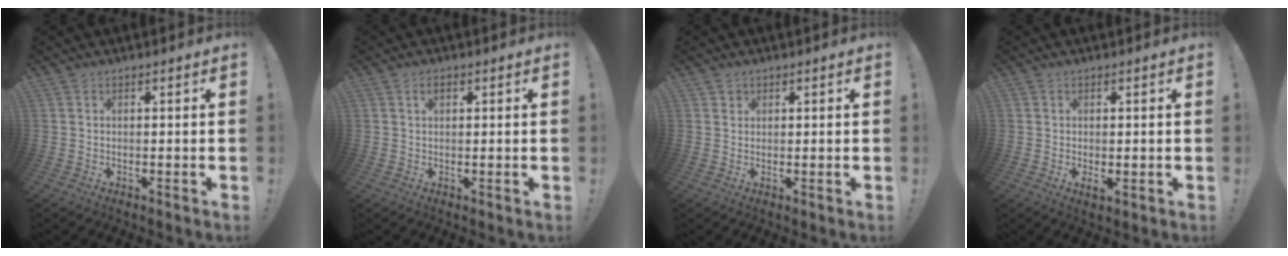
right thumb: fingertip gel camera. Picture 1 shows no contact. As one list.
[{"total": 1.6, "force": [0.7, 1.0, 1.1], "torque": [-0.015, 0.002, 0.011]}, {"total": 1.4, "force": [1.0, 1.1, 0.2], "torque": [0.001, -0.004, 0.017]}, {"total": 1.9, "force": [0.2, 1.0, 1.6], "torque": [-0.021, 0.000, 0.003]}]